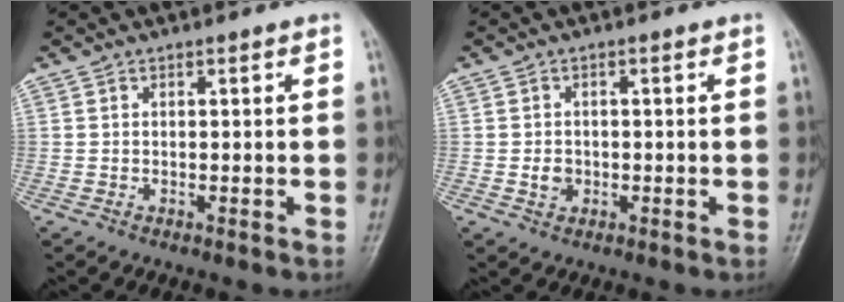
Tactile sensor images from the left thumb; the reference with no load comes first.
{"total": 2.3, "force": [-0.5, 1.9, 1.1], "torque": [-0.012, 0.003, -0.007]}